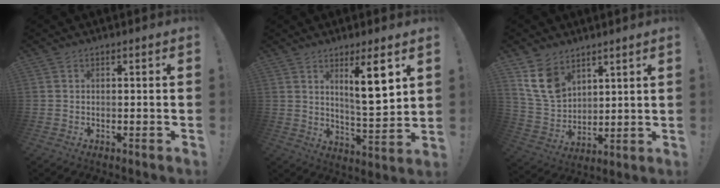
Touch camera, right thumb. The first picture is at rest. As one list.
[{"total": 11.7, "force": [5.6, 2.0, 10.1], "torque": [-0.148, -0.027, 0.083]}, {"total": 13.2, "force": [7.8, 8.9, 6.0], "torque": [-0.114, -0.035, 0.161]}]